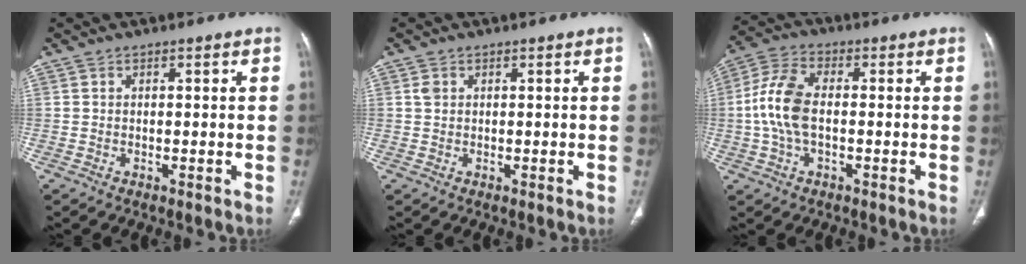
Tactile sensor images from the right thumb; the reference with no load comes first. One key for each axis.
{"total": 1.1, "fx": 0.3, "fy": 0.9, "fz": 0.5, "tx": -0.009, "ty": 0.002, "tz": 0.006}
{"total": 9.7, "fx": -0.6, "fy": 5.5, "fz": 8.1, "tx": -0.171, "ty": 0.024, "tz": -0.018}